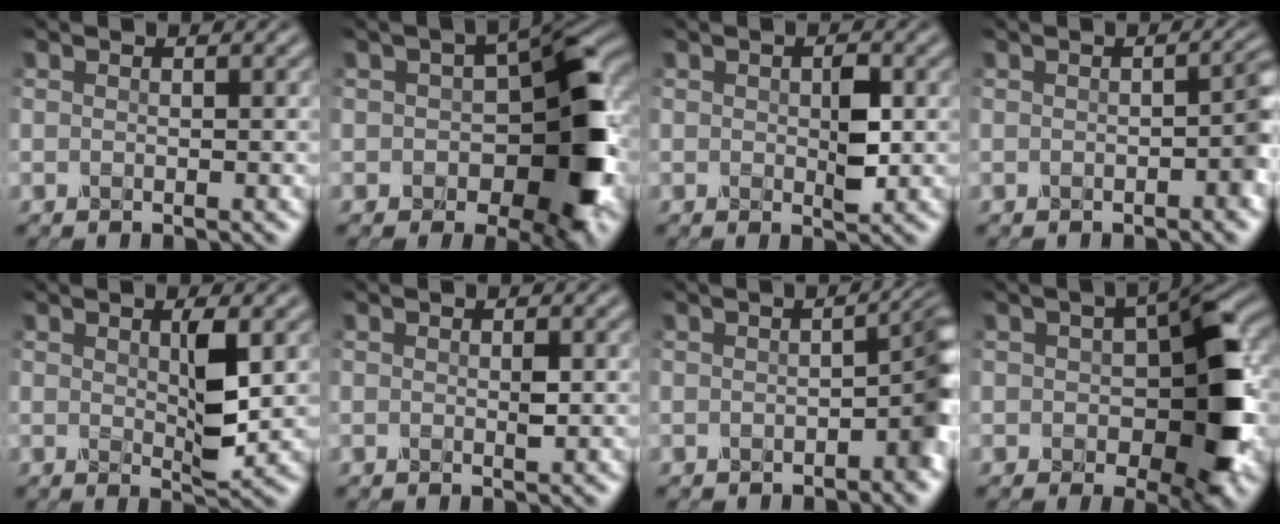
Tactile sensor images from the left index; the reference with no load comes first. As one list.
[{"total": 10.0, "force": [-1.5, 5.5, 8.1], "torque": [-0.103, 0.004, -0.024]}, {"total": 2.6, "force": [0.0, 1.2, 2.3], "torque": [-0.038, -0.003, 0.003]}, {"total": 2.3, "force": [-0.6, 1.0, 2.0], "torque": [-0.023, 0.004, -0.007]}, {"total": 3.2, "force": [0.7, 0.8, 3.0], "torque": [-0.057, -0.008, 0.015]}, {"total": 0.8, "force": [0.1, 0.3, 0.7], "torque": [-0.012, -0.001, 0.001]}, {"total": 4.3, "force": [-1.0, 1.8, 3.8], "torque": [-0.037, 0.008, -0.013]}, {"total": 9.3, "force": [-0.7, 5.0, 7.8], "torque": [-0.100, 0.006, -0.010]}]